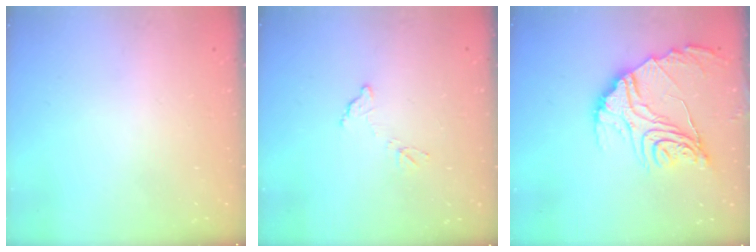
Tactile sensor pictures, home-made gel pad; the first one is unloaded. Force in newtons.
{"total": 6.4, "press": 6.4, "slide": 0.3}
{"total": 17.8, "press": 17.7, "slide": 2.0}